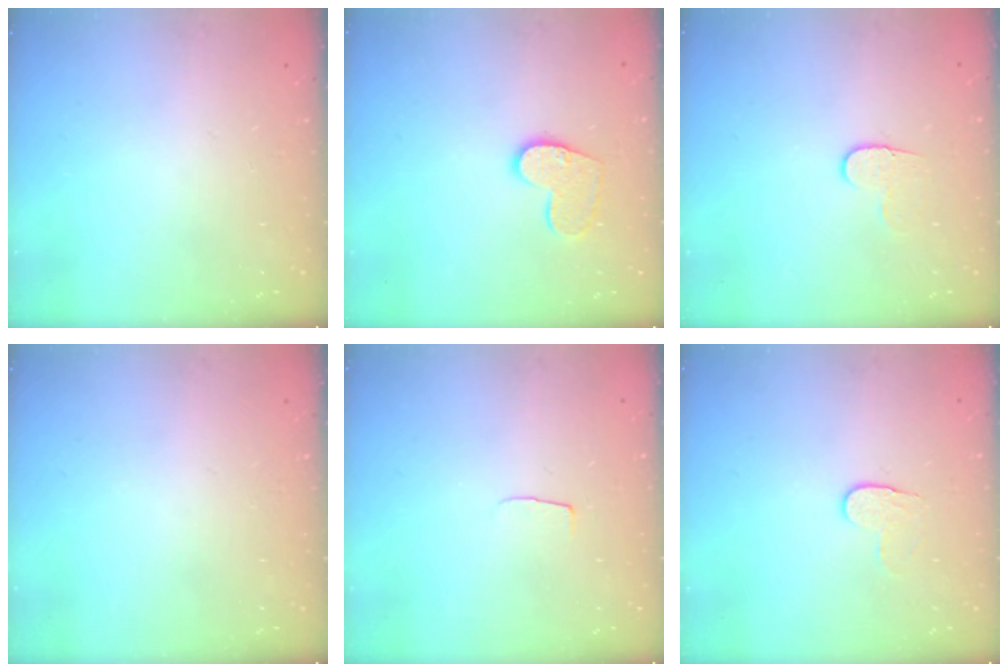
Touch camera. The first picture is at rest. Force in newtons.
{"total": 10.4, "press": 10.4, "slide": 0.7}
{"total": 6.2, "press": 6.1, "slide": 0.6}
{"total": 0.0}
{"total": 3.7, "press": 3.7, "slide": 0.3}
{"total": 4.0, "press": 4.0, "slide": 0.5}